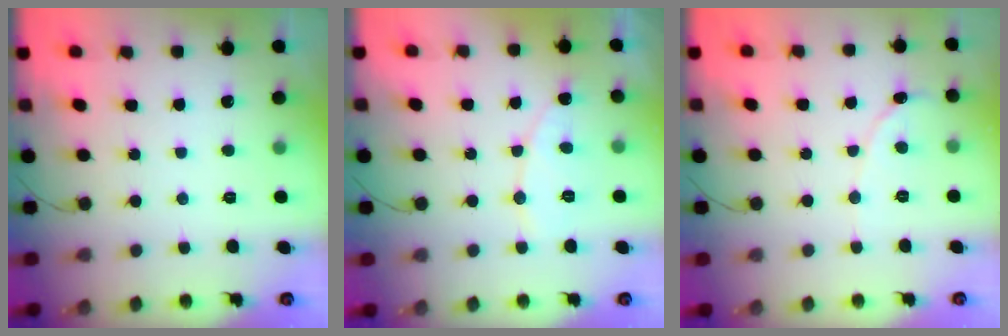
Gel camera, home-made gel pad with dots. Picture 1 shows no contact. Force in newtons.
{"total": 6.2, "press": 6.2, "slide": 0.4}
{"total": 2.1, "press": 2.1, "slide": 0.2}